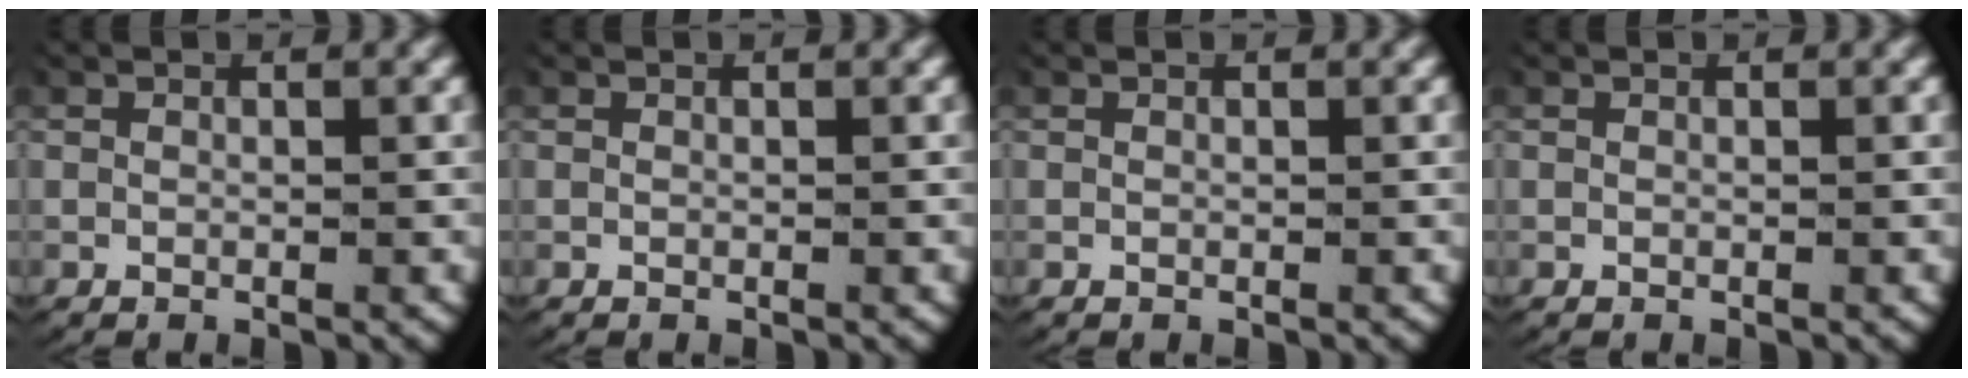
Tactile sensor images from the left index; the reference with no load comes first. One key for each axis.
{"total": 0.0}
{"total": 0.0}
{"total": 0.0}